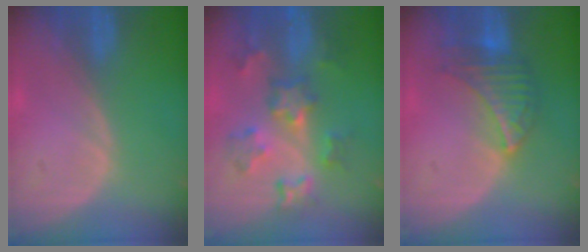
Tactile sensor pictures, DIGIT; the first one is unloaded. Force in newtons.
{"total": 8.3, "press": 7.9, "slide": 2.5}
{"total": 6.8, "press": 6.7, "slide": 1.4}